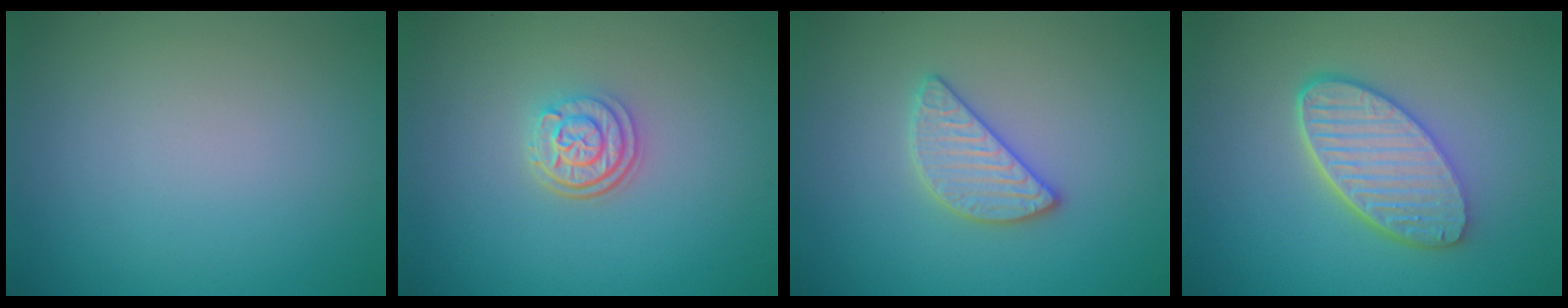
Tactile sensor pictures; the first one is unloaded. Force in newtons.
{"total": 3.0, "press": 2.4, "slide": 1.7}
{"total": 2.8, "press": 2.7, "slide": 0.5}
{"total": 5.8, "press": 4.5, "slide": 3.6}